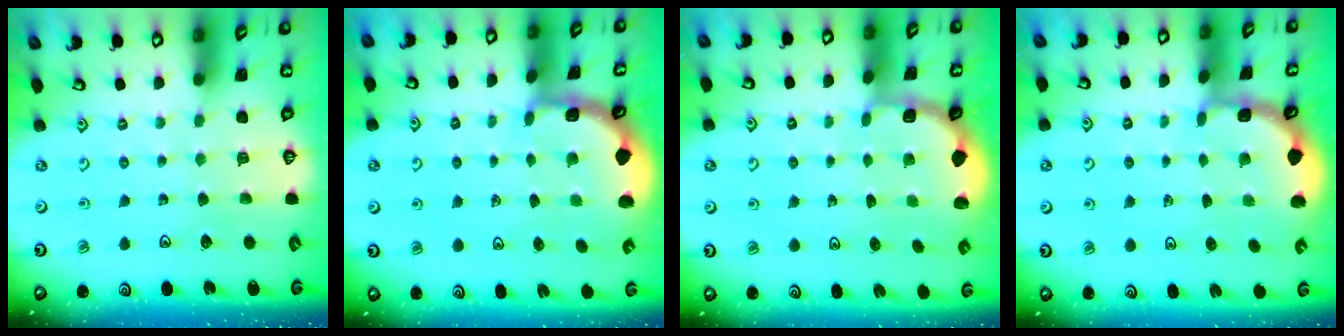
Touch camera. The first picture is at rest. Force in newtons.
{"total": 2.1, "press": 2.1, "slide": 0.4}
{"total": 1.8, "press": 1.6, "slide": 0.7}
{"total": 1.9, "press": 1.9, "slide": 0.3}